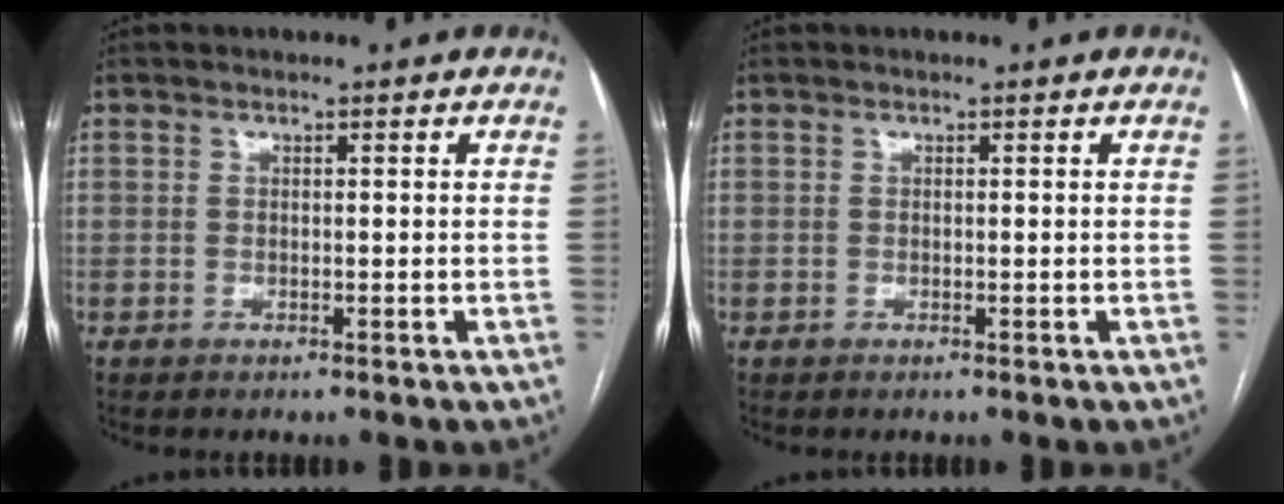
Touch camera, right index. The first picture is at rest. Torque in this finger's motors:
{"motor_torque": [0.03, 0.04, -0.02, 0.00]}